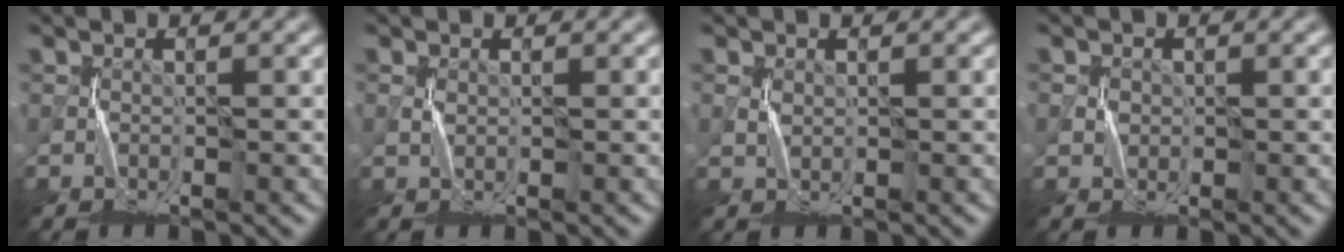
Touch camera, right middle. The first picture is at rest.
{"total": 0.0}
{"total": 0.0}
{"total": 0.9, "force": [0.1, 0.8, -0.2], "torque": [0.003, -0.003, 0.005]}